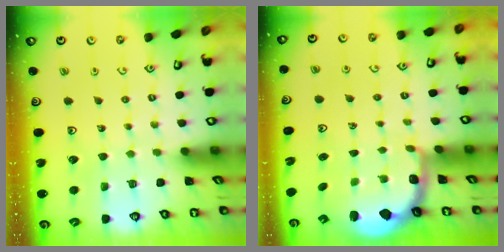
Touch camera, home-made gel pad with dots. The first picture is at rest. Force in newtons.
{"total": 2.4, "press": 1.1, "slide": 2.1}